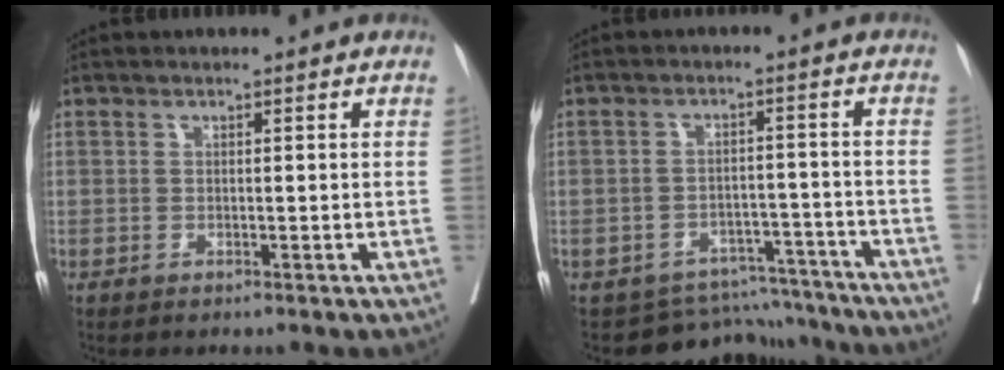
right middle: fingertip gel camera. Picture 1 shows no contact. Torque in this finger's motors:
{"motor_torque": [0.10, -0.26, -0.02, 0.00]}